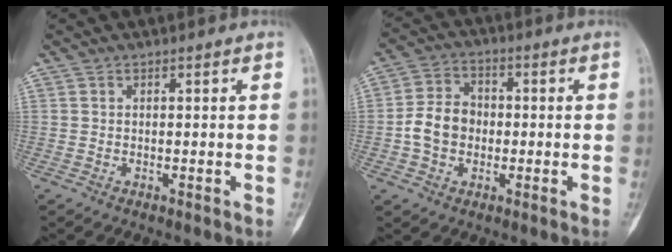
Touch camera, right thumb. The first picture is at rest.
{"total": 8.2, "force": [-1.1, 6.6, 4.8], "torque": [-0.073, 0.023, -0.030]}